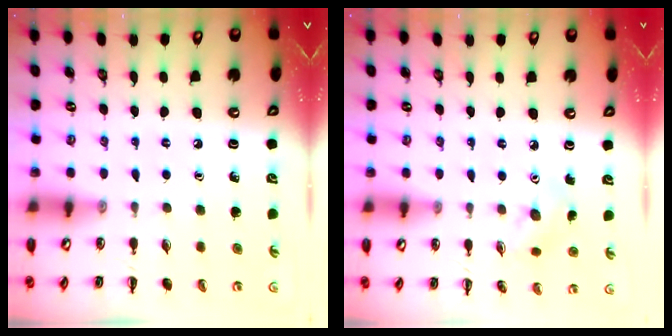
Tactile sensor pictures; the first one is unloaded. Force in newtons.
{"total": 3.3, "press": 3.2, "slide": 0.9}